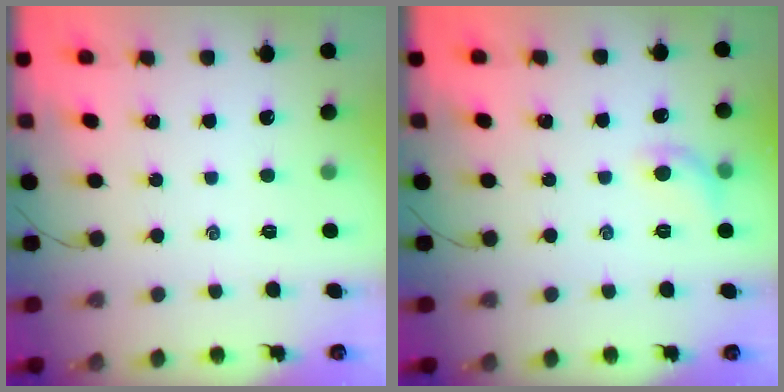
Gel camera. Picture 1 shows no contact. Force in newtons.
{"total": 6.6, "press": 6.5, "slide": 1.4}